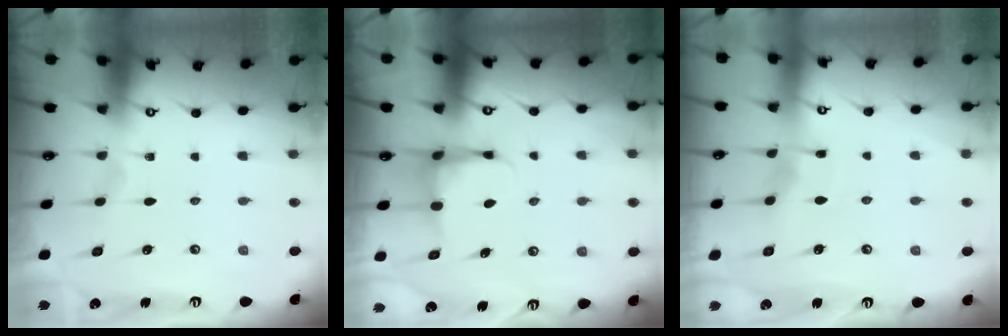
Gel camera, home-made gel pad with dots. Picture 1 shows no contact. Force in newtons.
{"total": 4.8, "press": 4.7, "slide": 0.4}
{"total": 4.0, "press": 4.0, "slide": 0.6}